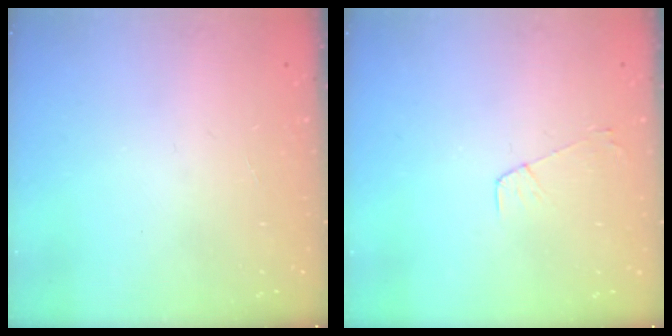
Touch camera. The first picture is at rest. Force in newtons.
{"total": 3.7, "press": 3.6, "slide": 0.4}